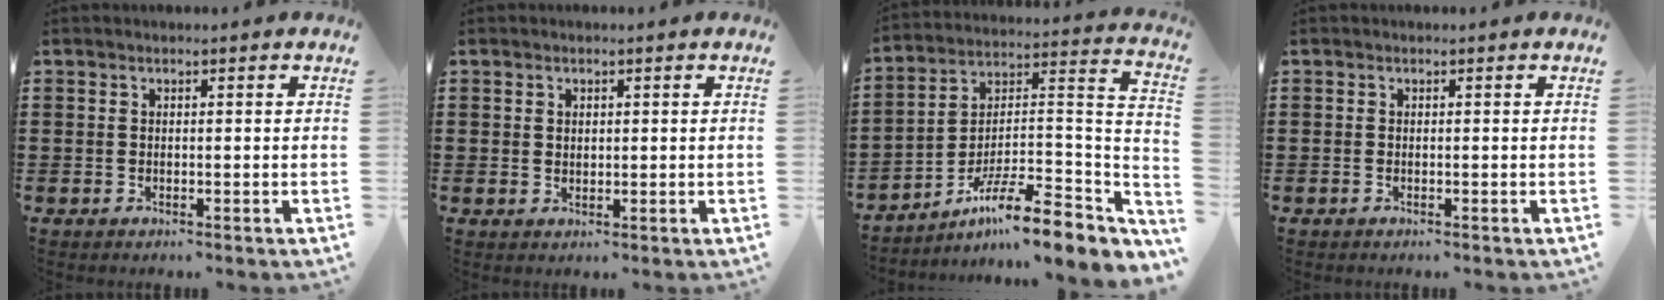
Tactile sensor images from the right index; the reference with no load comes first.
{"total": 1.1, "force": [0.7, 0.8, 0.3], "torque": [-0.008, 0.003, 0.014]}
{"total": 11.2, "force": [-8.2, 2.0, 7.4], "torque": [-0.117, 0.006, -0.158]}
{"total": 0.0}